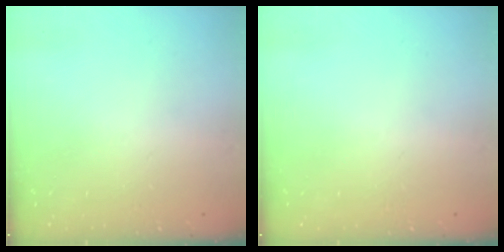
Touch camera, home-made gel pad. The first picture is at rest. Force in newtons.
{"total": 0.0}